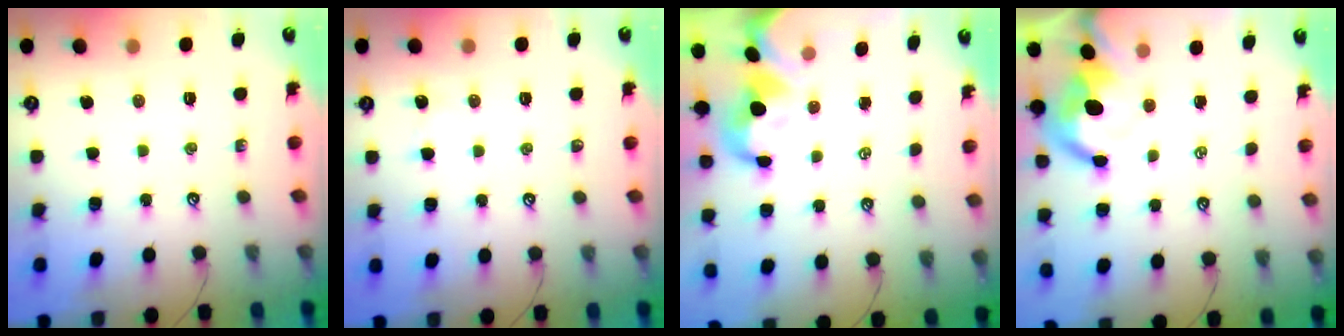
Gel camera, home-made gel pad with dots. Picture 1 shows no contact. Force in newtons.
{"total": 1.1, "press": 1.0, "slide": 0.2}
{"total": 0.8, "press": 0.6, "slide": 0.4}
{"total": 5.6, "press": 5.4, "slide": 1.1}